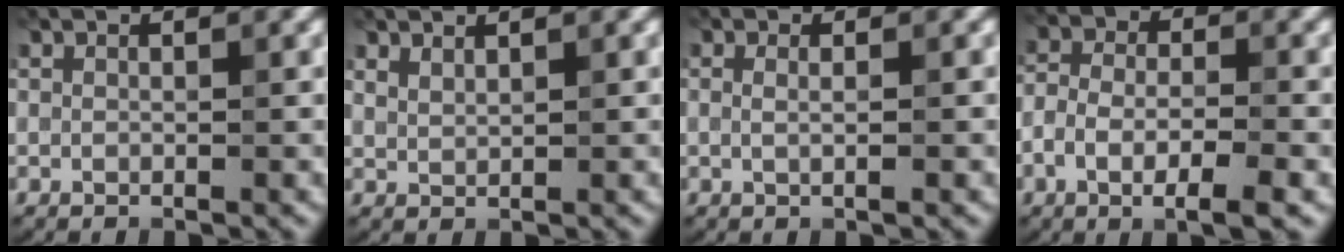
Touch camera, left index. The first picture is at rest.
{"total": 1.1, "force": [1.0, 0.2, 0.3], "torque": [-0.009, -0.002, 0.023]}
{"total": 1.7, "force": [0.4, 0.8, 1.5], "torque": [-0.006, -0.004, -0.009]}
{"total": 5.3, "force": [-2.0, 2.3, 4.3], "torque": [-0.080, -0.002, -0.041]}